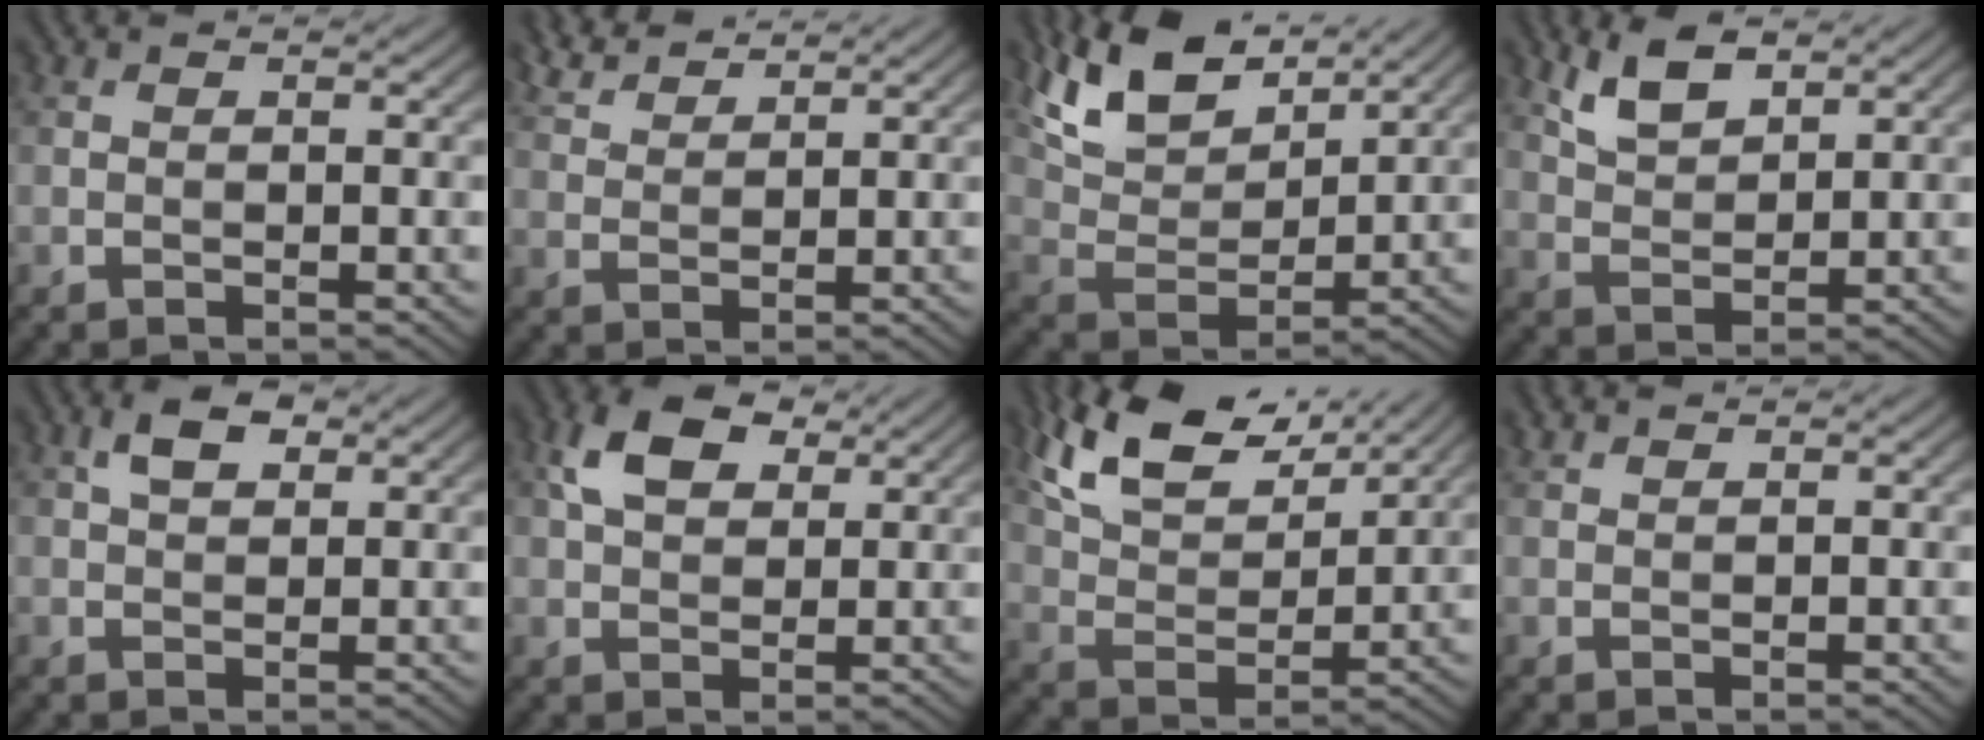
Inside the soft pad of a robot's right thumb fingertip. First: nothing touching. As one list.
[{"total": 4.2, "force": [3.8, 0.8, 1.6], "torque": [-0.046, 0.008, 0.082]}, {"total": 11.3, "force": [7.9, 4.7, 6.4], "torque": [-0.157, 0.011, 0.153]}, {"total": 5.3, "force": [3.6, 2.1, 3.3], "torque": [-0.079, 0.001, 0.078]}, {"total": 3.8, "force": [1.7, 2.1, 2.7], "torque": [-0.055, 0.007, 0.027]}, {"total": 6.7, "force": [3.0, 4.1, 4.4], "torque": [-0.093, 0.009, 0.051]}, {"total": 12.3, "force": [8.4, 5.2, 7.4], "torque": [-0.173, 0.010, 0.157]}, {"total": 1.2, "force": [1.1, 0.1, 0.3], "torque": [-0.012, 0.004, 0.027]}]